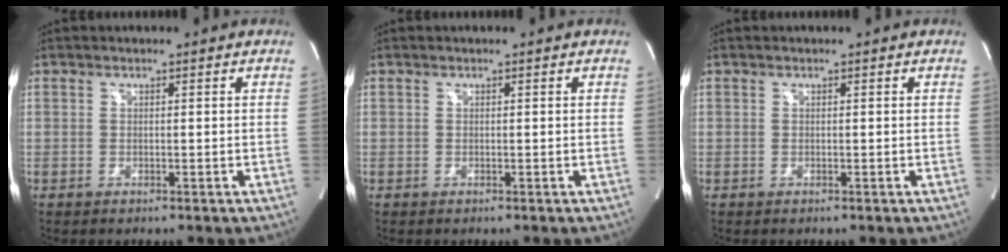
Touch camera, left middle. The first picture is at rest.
{"total": 0.0}
{"total": 0.0}